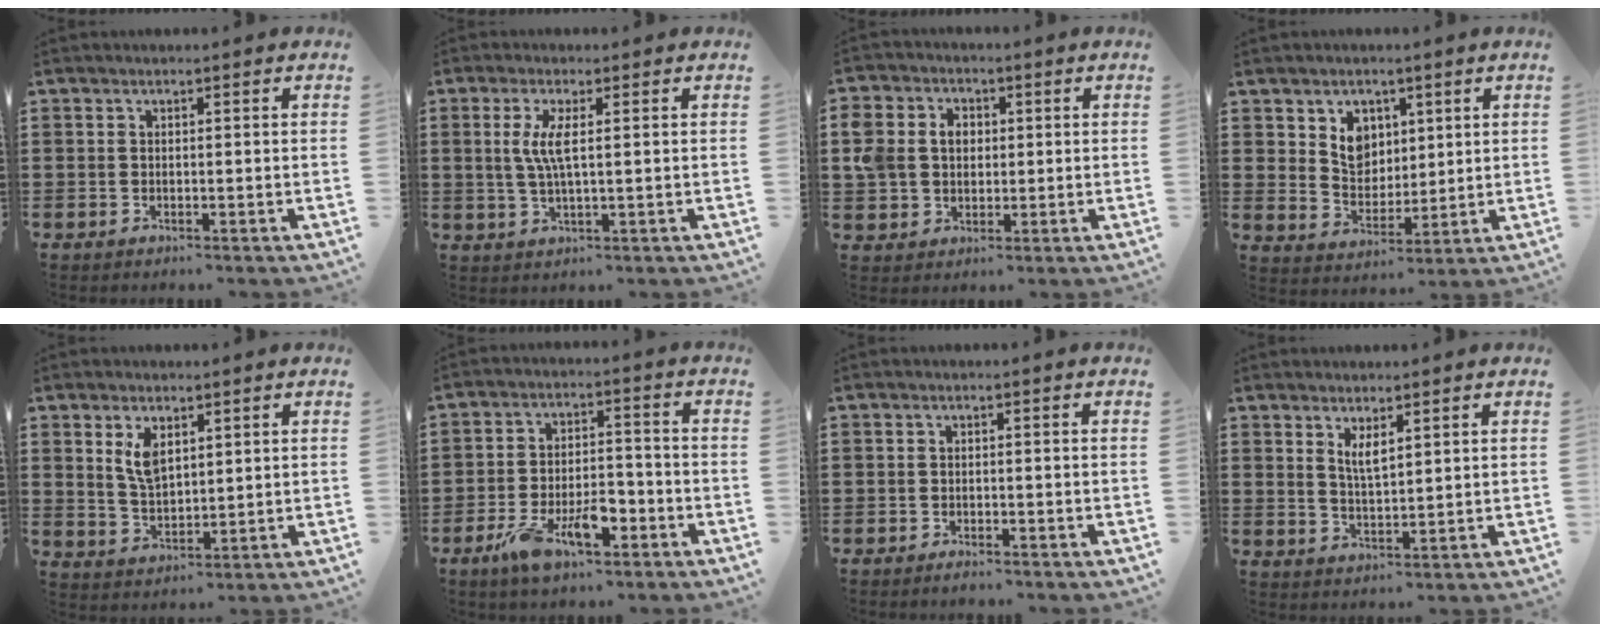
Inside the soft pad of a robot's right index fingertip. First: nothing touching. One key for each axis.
{"total": 4.5, "fx": 0.8, "fy": 0.6, "fz": 4.4, "tx": -0.102, "ty": -0.007, "tz": 0.007}
{"total": 6.6, "fx": 1.1, "fy": 5.7, "fz": 3.2, "tx": -0.103, "ty": 0.014, "tz": 0.014}
{"total": 5.9, "fx": 2.8, "fy": 4.7, "fz": 2.0, "tx": -0.055, "ty": 0.010, "tz": 0.050}
{"total": 5.0, "fx": 2.3, "fy": 2.5, "fz": 3.6, "tx": -0.073, "ty": 0.003, "tz": 0.039}
{"total": 8.6, "fx": -4.6, "fy": 3.6, "fz": 6.3, "tx": -0.124, "ty": 0.008, "tz": -0.081}
{"total": 1.1, "fx": -1.0, "fy": 0.1, "fz": 0.2, "tx": -0.007, "ty": -0.001, "tz": -0.020}
{"total": 3.0, "fx": 1.7, "fy": 0.9, "fz": 2.2, "tx": -0.047, "ty": 0.004, "tz": 0.030}